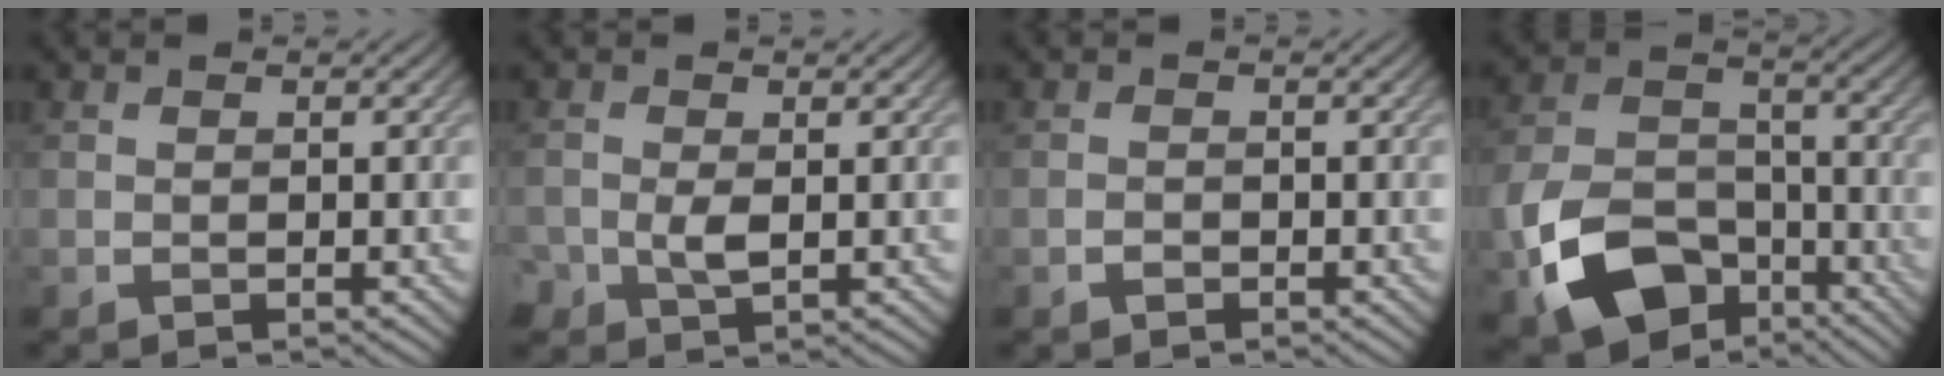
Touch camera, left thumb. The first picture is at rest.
{"total": 3.1, "force": [-0.5, 1.9, 2.4], "torque": [-0.059, -0.012, -0.008]}
{"total": 0.9, "force": [-0.7, 0.5, 0.3], "torque": [-0.008, -0.002, -0.013]}
{"total": 12.8, "force": [-6.4, 8.3, 7.3], "torque": [-0.176, -0.030, -0.123]}